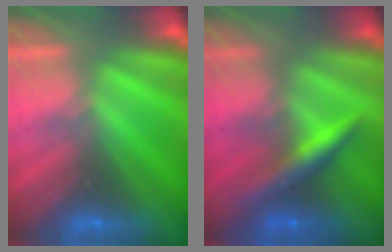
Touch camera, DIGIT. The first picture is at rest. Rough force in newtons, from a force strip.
{"total": 2.4}